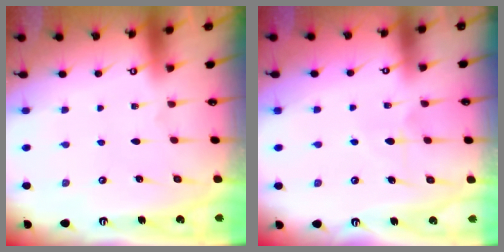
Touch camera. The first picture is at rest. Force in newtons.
{"total": 4.9, "press": 4.9, "slide": 0.1}